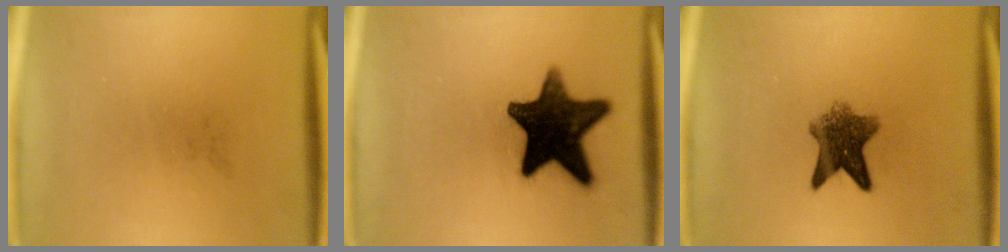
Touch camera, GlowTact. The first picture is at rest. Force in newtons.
{"total": 15.0}
{"total": 7.0}